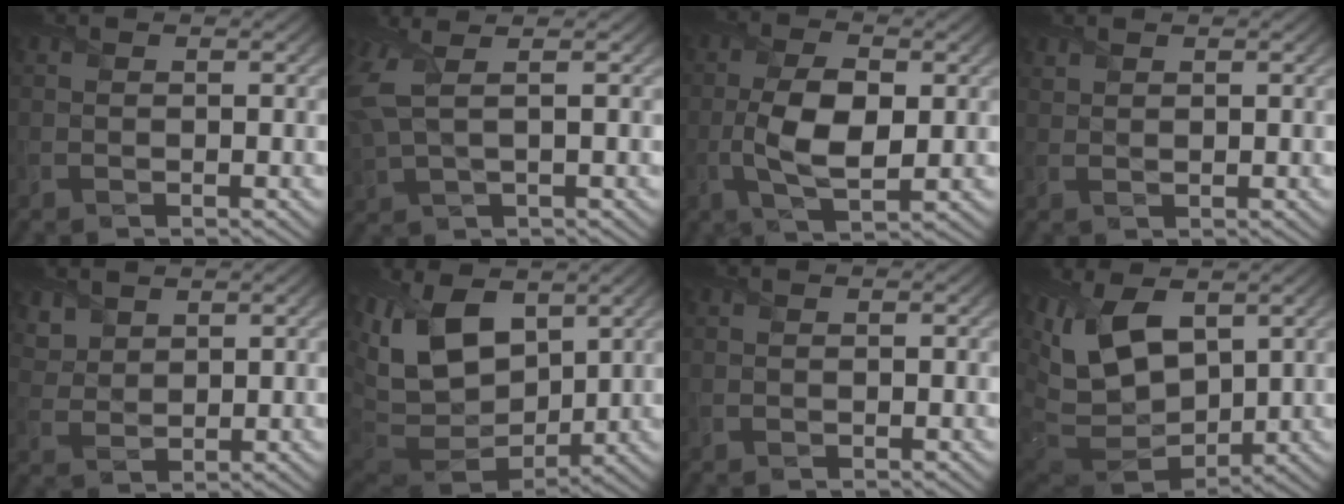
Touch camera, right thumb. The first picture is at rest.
{"total": 6.2, "force": [2.0, 2.4, 5.3], "torque": [-0.155, 0.008, 0.041]}
{"total": 7.4, "force": [-0.6, 3.4, 6.5], "torque": [-0.142, -0.003, -0.013]}
{"total": 1.0, "force": [1.0, 0.1, 0.2], "torque": [-0.010, 0.000, 0.025]}
{"total": 3.4, "force": [2.7, 1.8, 1.0], "torque": [-0.035, -0.003, 0.068]}
{"total": 15.9, "force": [4.3, 9.7, 11.8], "torque": [-0.274, -0.002, 0.083]}
{"total": 0.0}
{"total": 14.1, "force": [3.7, 8.2, 11.0], "torque": [-0.258, -0.007, 0.070]}